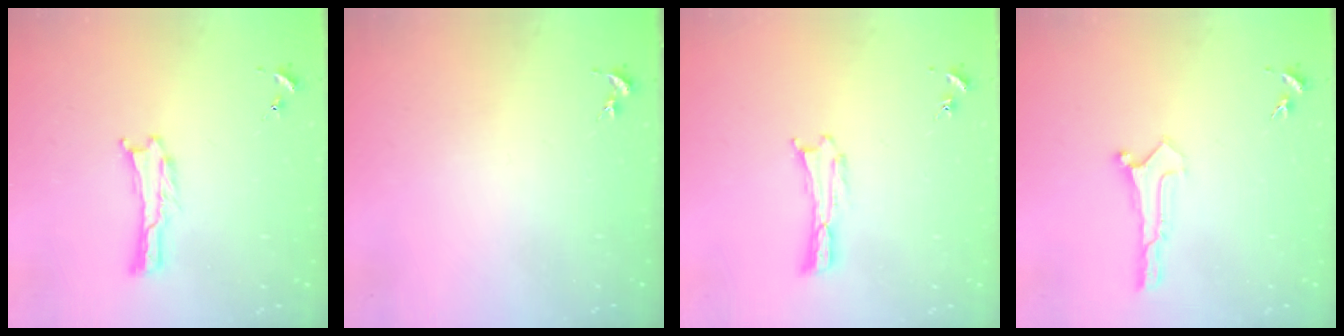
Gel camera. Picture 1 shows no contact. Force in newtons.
{"total": 0.0}
{"total": 0.0}
{"total": 0.0}